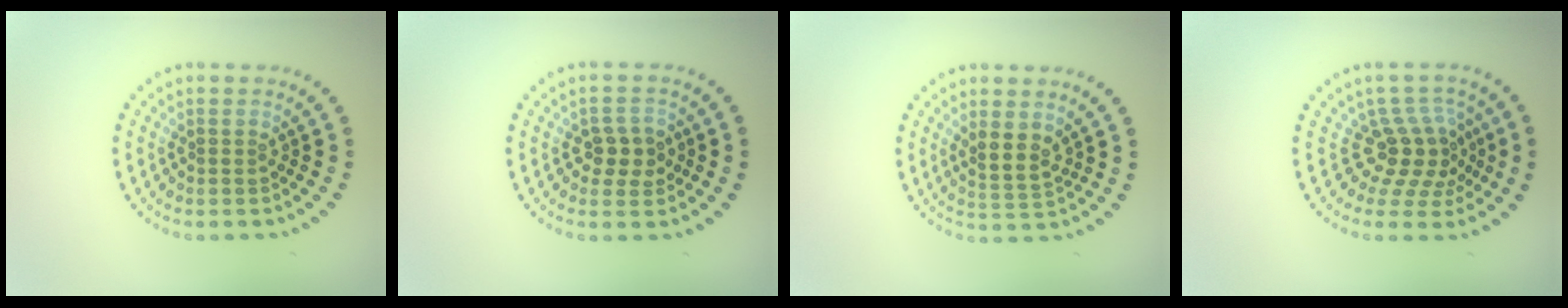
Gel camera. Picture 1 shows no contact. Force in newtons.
{"total": 2.5, "press": 2.5, "slide": 0.6}
{"total": 2.5, "press": 2.2, "slide": 1.1}
{"total": 3.8, "press": 2.7, "slide": 2.7}